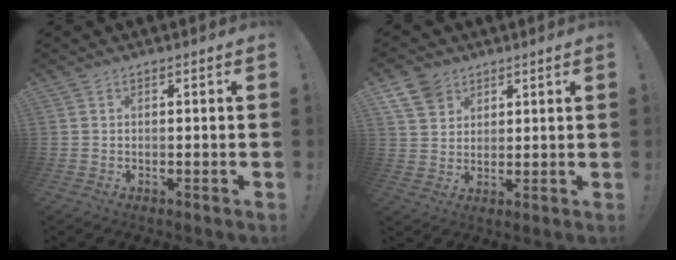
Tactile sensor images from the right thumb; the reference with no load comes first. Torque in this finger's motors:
{"motor_torque": [-0.32, 0.35, 0.05, -0.02, 0.14]}